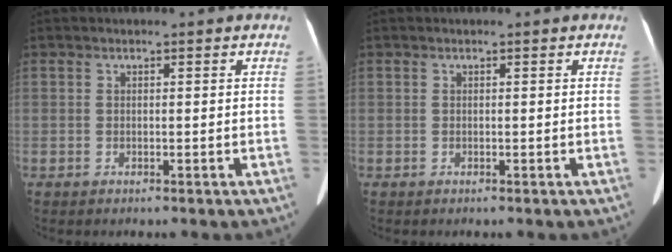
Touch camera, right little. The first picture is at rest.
{"total": 0.0}